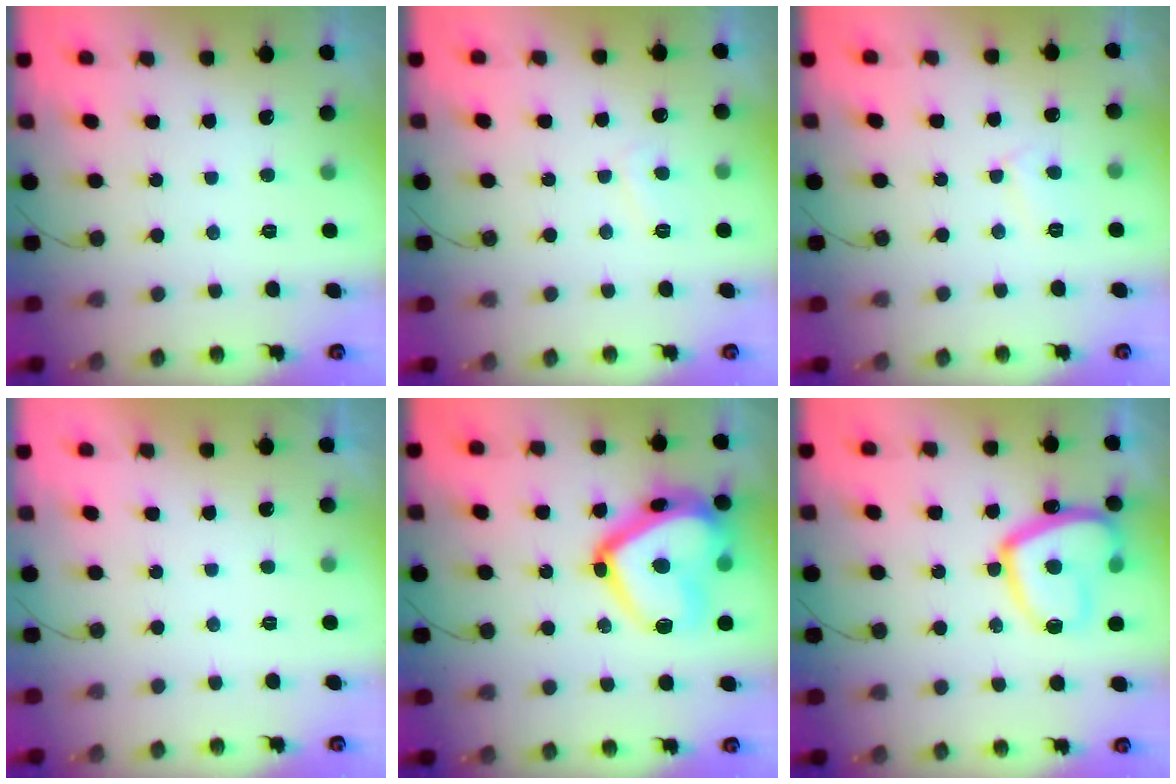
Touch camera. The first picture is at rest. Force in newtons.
{"total": 3.0, "press": 3.0, "slide": 0.5}
{"total": 4.6, "press": 4.6, "slide": 0.6}
{"total": 2.2, "press": 2.2, "slide": 0.4}
{"total": 23.5, "press": 23.5, "slide": 1.6}
{"total": 16.8, "press": 16.7, "slide": 1.8}